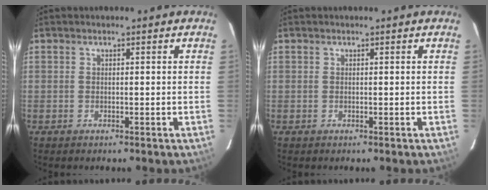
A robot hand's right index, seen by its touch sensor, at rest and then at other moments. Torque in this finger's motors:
{"motor_torque": [-0.01, -0.01, 0.00, 0.01]}